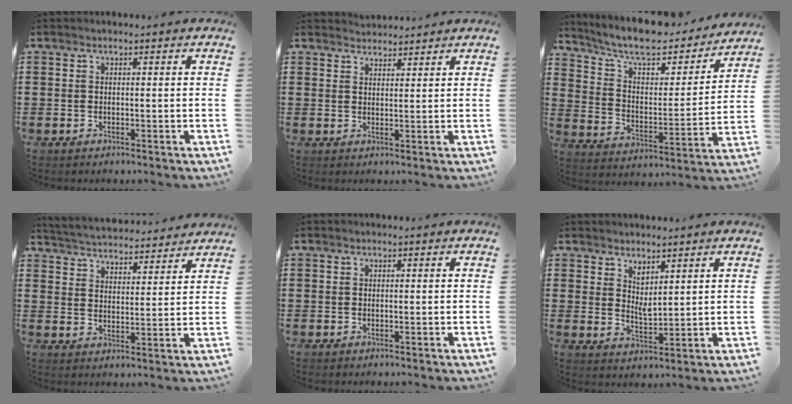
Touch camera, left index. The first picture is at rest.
{"total": 2.1, "force": [2.1, 0.1, -0.3], "torque": [0.000, -0.002, 0.042]}
{"total": 8.9, "force": [7.7, 1.8, 4.0], "torque": [-0.102, -0.047, 0.132]}
{"total": 3.9, "force": [3.9, 0.0, -0.1], "torque": [-0.020, -0.032, 0.063]}
{"total": 0.0}
{"total": 3.3, "force": [2.9, 0.9, 1.4], "torque": [-0.032, -0.008, 0.052]}